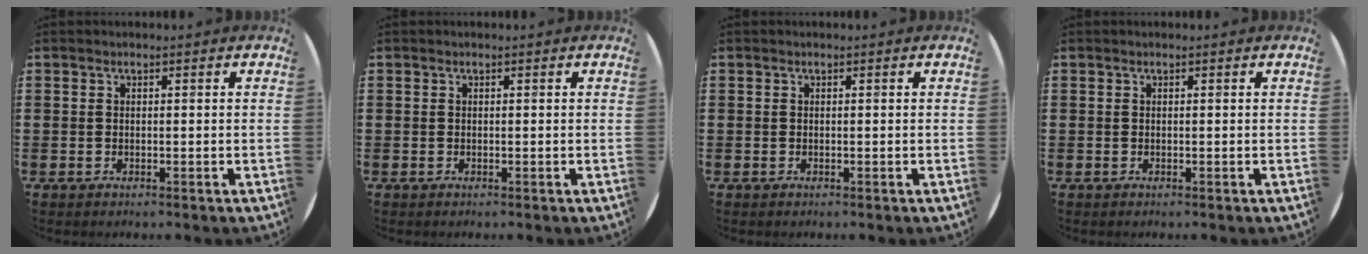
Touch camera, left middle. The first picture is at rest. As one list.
[{"total": 0.0}, {"total": 0.0}, {"total": 0.0}]